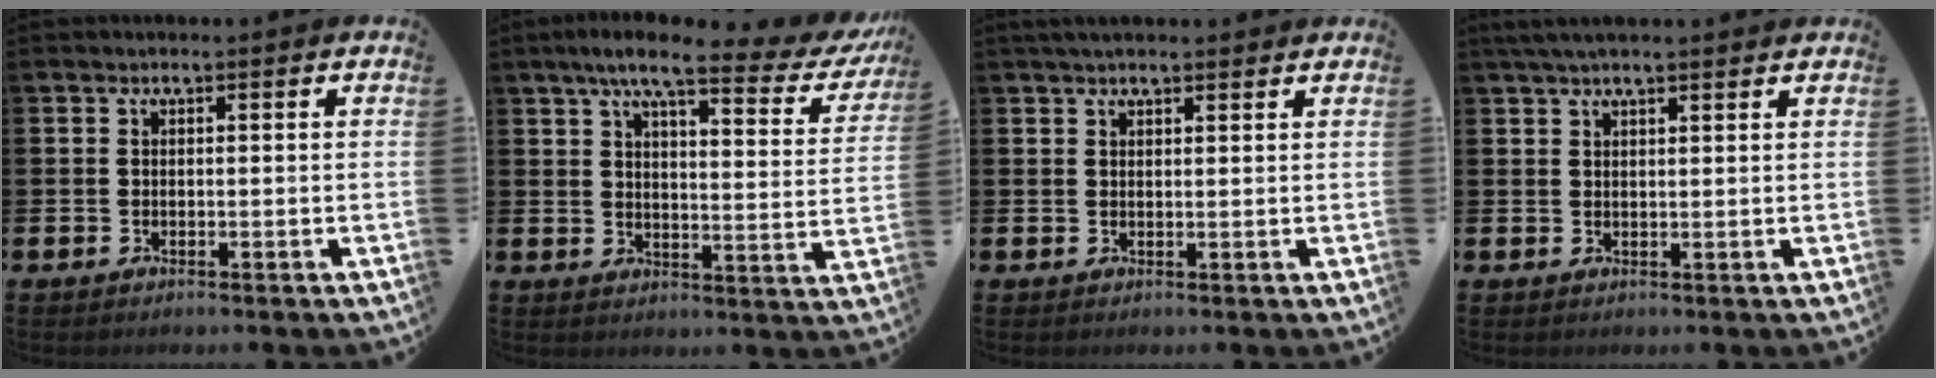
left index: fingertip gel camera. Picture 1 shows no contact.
{"total": 7.9, "force": [6.2, 1.3, 4.7], "torque": [-0.094, -0.034, 0.098]}
{"total": 2.1, "force": [1.9, 0.5, 0.7], "torque": [-0.013, 0.001, 0.034]}
{"total": 2.9, "force": [2.4, 0.6, 1.4], "torque": [-0.029, 0.000, 0.044]}